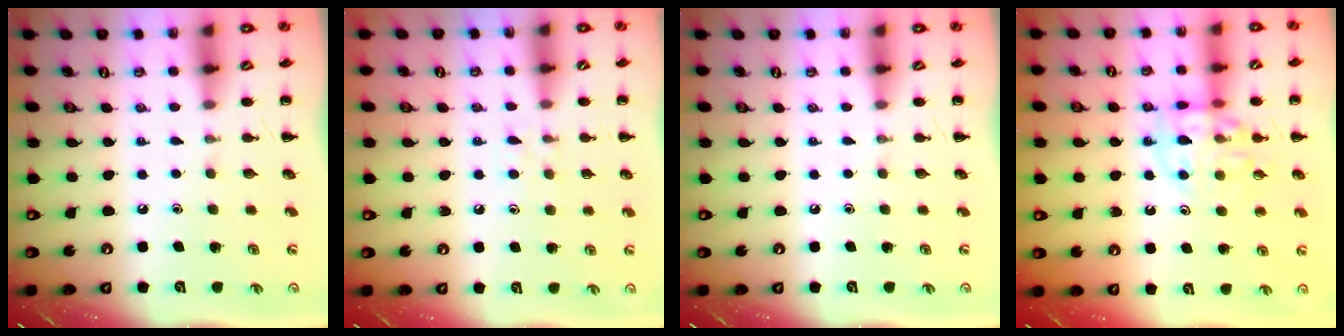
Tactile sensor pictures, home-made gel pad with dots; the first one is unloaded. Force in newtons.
{"total": 4.7, "press": 4.4, "slide": 1.6}
{"total": 0.0}
{"total": 11.8, "press": 11.6, "slide": 2.1}